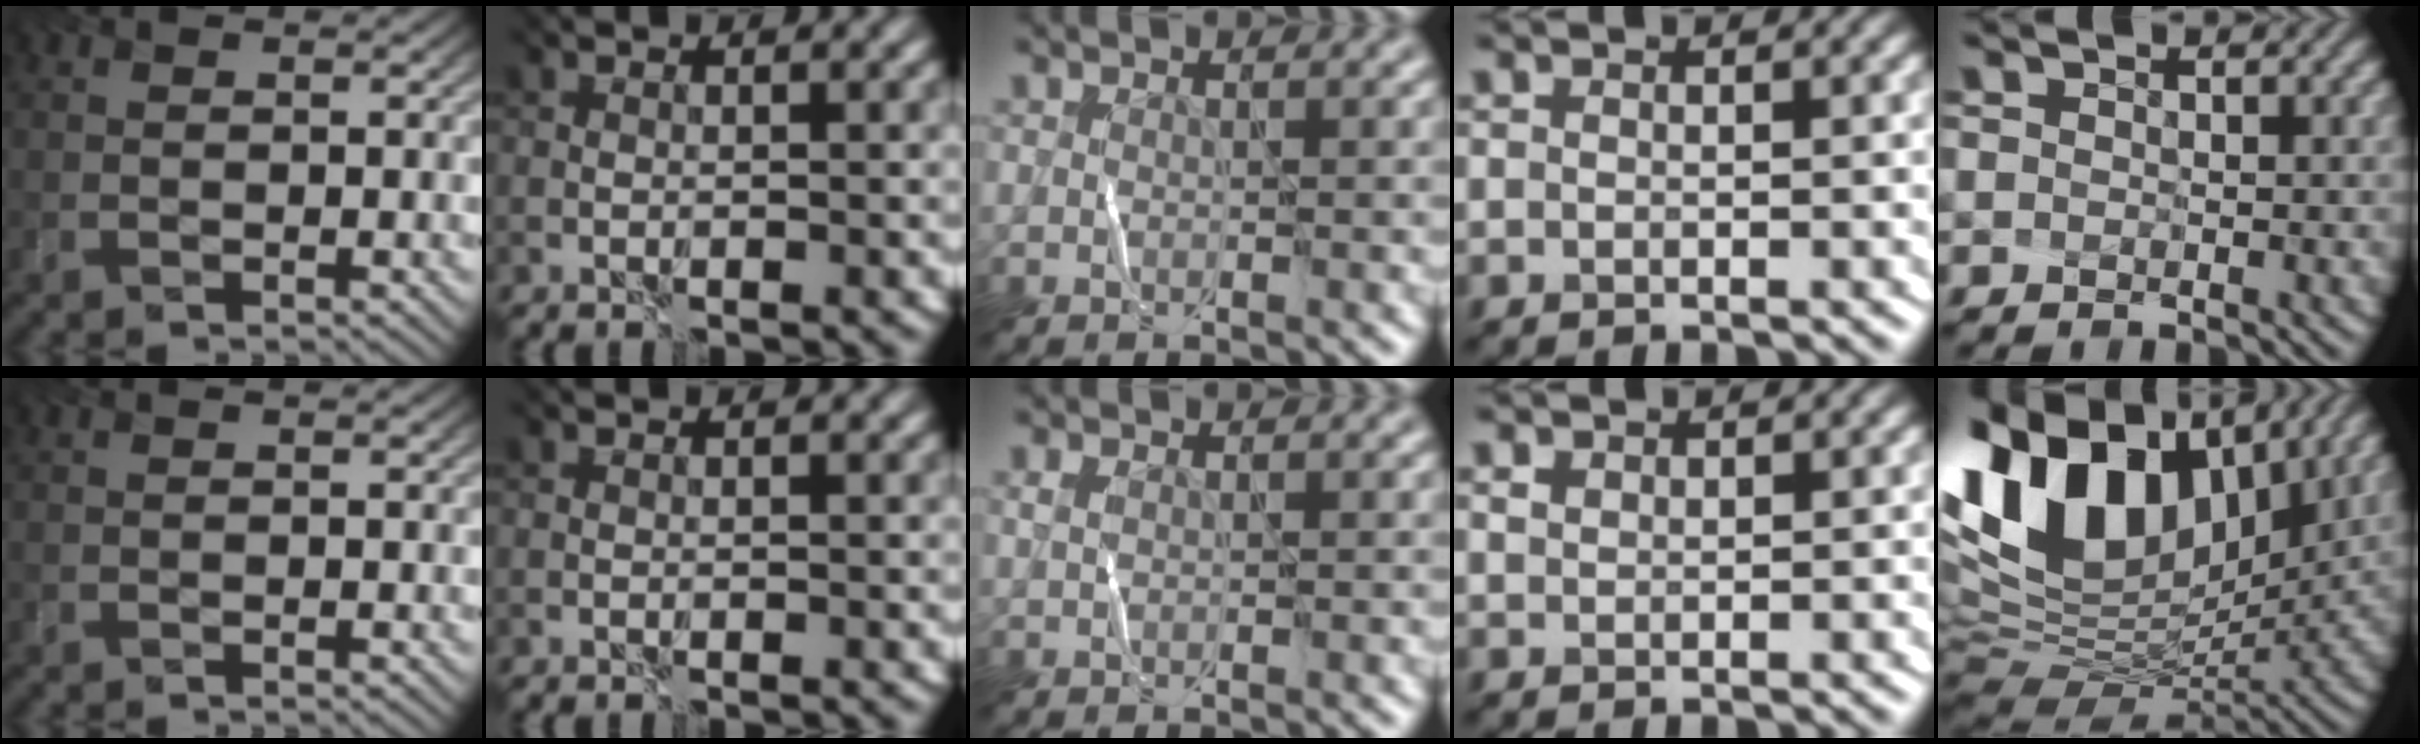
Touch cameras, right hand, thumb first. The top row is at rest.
{"middle": {"total": 0.6, "force": [0.4, 0.4, 0.3], "torque": [-0.010, 0.002, 0.007]}, "ring": {"total": 1.1, "force": [0.0, -0.6, -1.0], "torque": [-0.005, 0.000, 0.027]}, "little": {"total": 15.7, "force": [6.0, 9.7, 10.9], "torque": [-0.231, 0.021, 0.115]}}